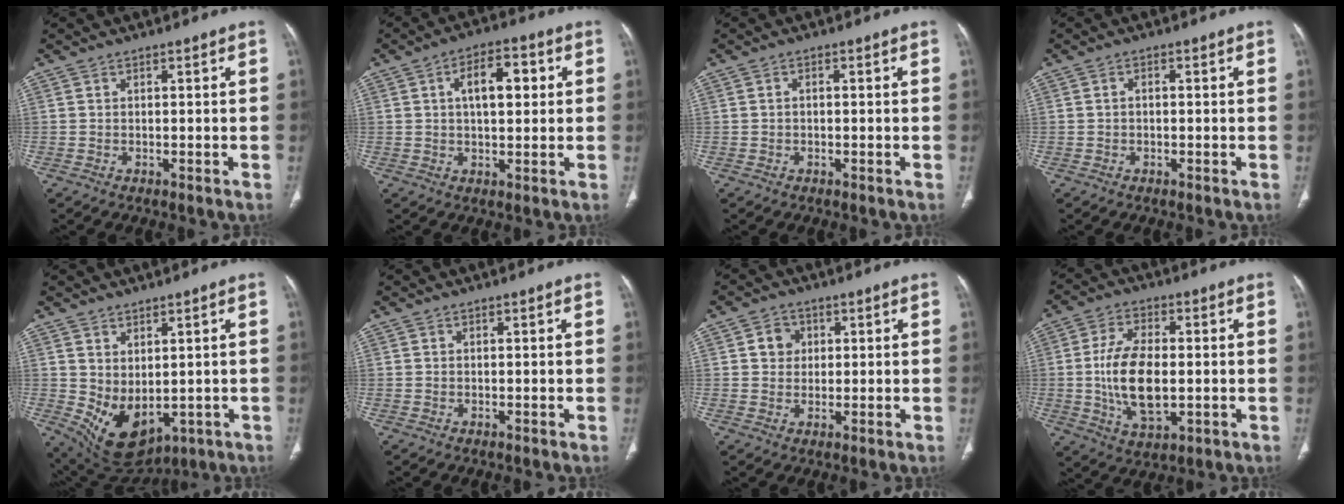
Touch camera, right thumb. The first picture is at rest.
{"total": 8.7, "force": [1.9, 4.4, 7.3], "torque": [-0.094, 0.014, 0.026]}
{"total": 0.7, "force": [-0.1, 0.5, 0.5], "torque": [-0.009, 0.002, -0.005]}
{"total": 0.9, "force": [-0.1, 0.6, 0.6], "torque": [-0.010, 0.003, -0.004]}
{"total": 9.9, "force": [-0.5, 6.1, 7.8], "torque": [-0.121, -0.012, 0.028]}
{"total": 0.0}
{"total": 3.9, "force": [1.0, 3.5, 1.5], "torque": [-0.004, 0.001, 0.014]}
{"total": 12.9, "force": [-0.9, 6.5, 11.1], "torque": [-0.208, -0.003, -0.012]}